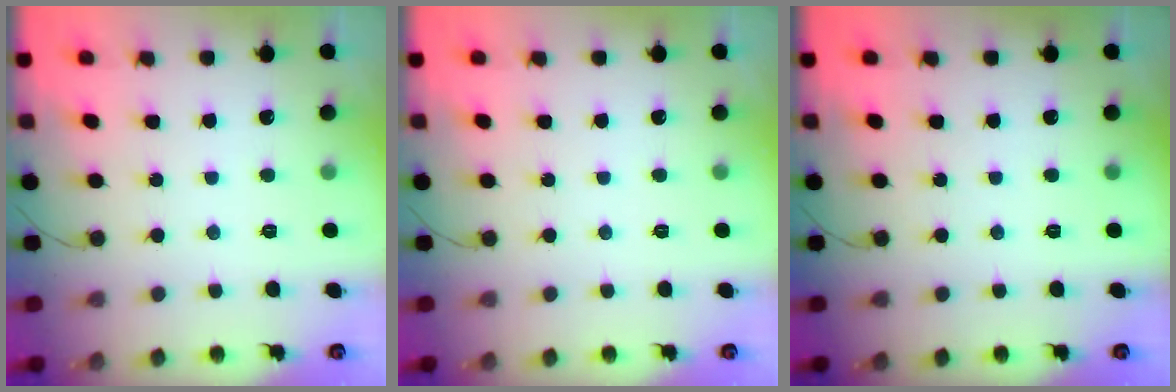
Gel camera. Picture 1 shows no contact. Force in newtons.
{"total": 0.0}
{"total": 0.0}